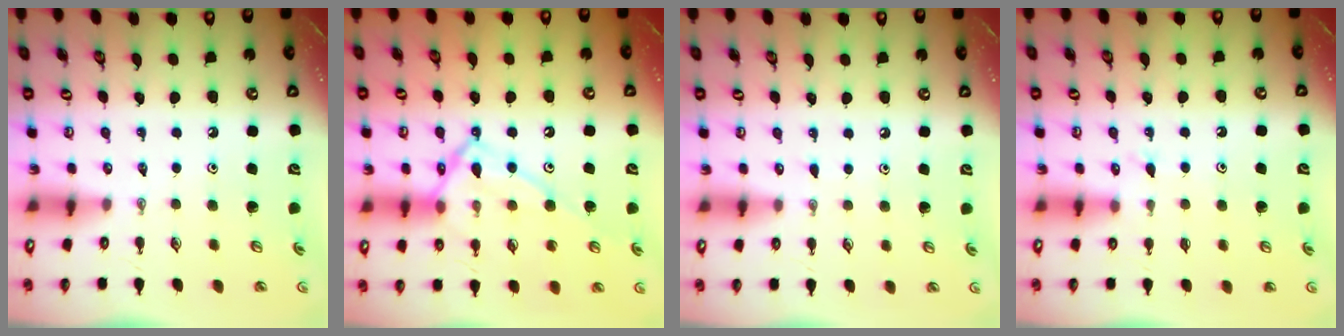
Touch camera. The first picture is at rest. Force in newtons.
{"total": 15.9, "press": 15.8, "slide": 1.5}
{"total": 3.2, "press": 3.2, "slide": 0.4}
{"total": 8.5, "press": 8.5, "slide": 0.5}